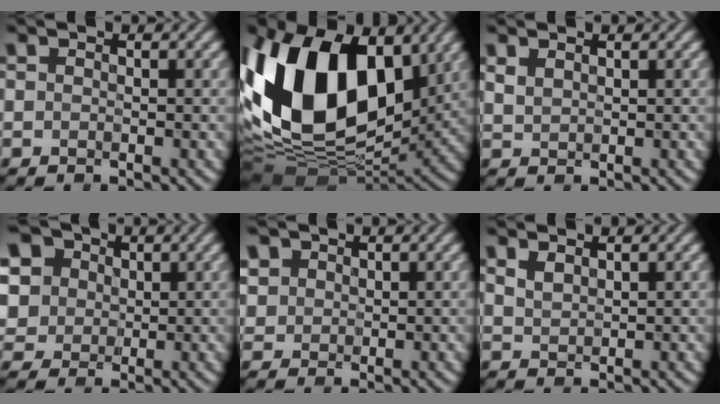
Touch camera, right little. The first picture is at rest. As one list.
[{"total": 17.1, "force": [3.9, 10.4, 12.9], "torque": [-0.266, 0.016, 0.054]}, {"total": 1.3, "force": [1.0, 0.6, 0.5], "torque": [-0.016, 0.004, 0.024]}, {"total": 9.9, "force": [4.2, 7.8, 4.3], "torque": [-0.125, 0.019, 0.065]}, {"total": 2.5, "force": [1.1, 2.1, 0.6], "torque": [-0.041, -0.005, 0.039]}, {"total": 1.2, "force": [0.8, 0.6, 0.6], "torque": [-0.017, 0.005, 0.019]}]